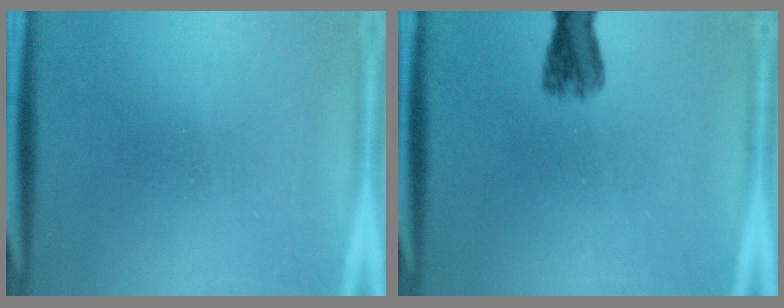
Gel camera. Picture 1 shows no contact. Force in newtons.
{"total": 3.5}